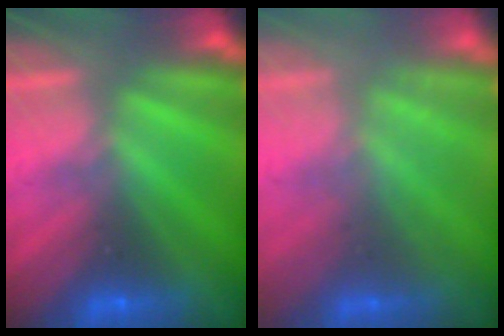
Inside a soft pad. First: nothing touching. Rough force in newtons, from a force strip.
{"total": 2.2}